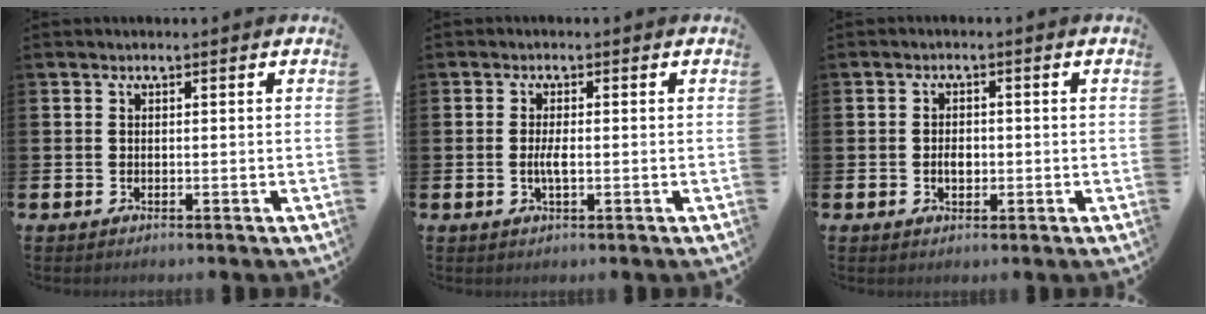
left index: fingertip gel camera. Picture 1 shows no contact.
{"total": 2.1, "force": [-0.3, 0.6, 2.0], "torque": [-0.036, -0.001, -0.007]}
{"total": 2.3, "force": [-0.3, 1.5, 1.8], "torque": [-0.015, -0.002, -0.010]}